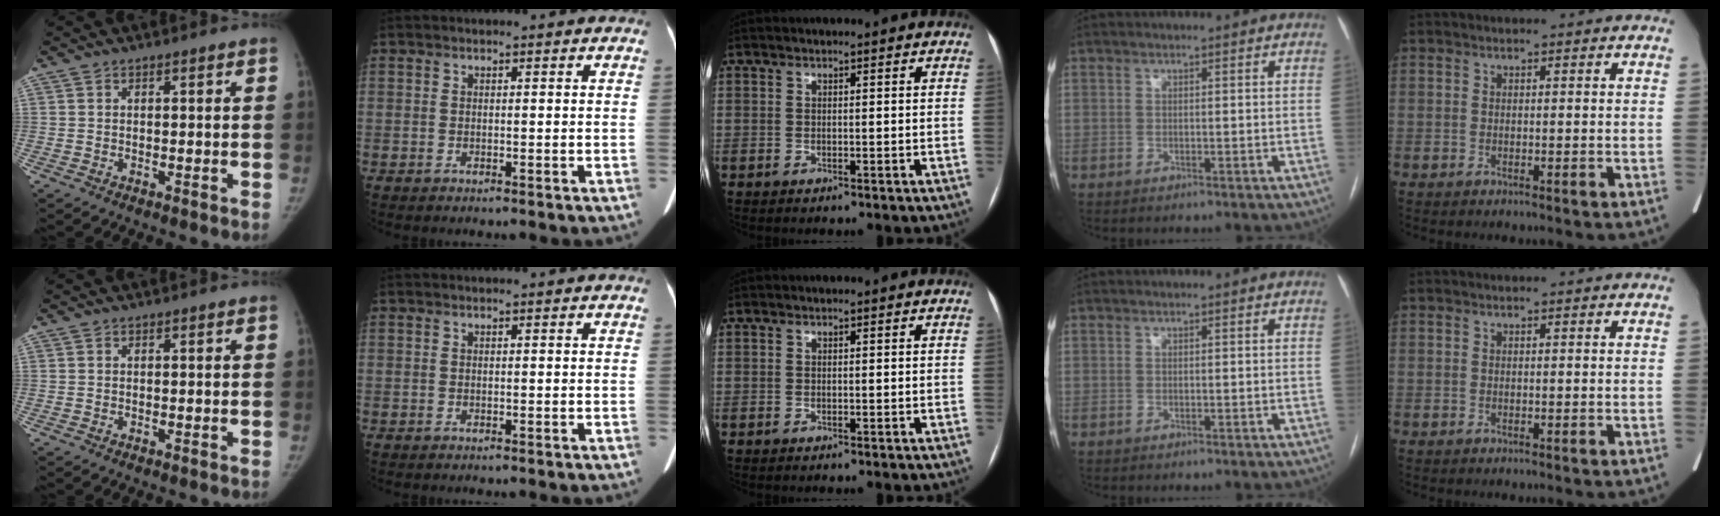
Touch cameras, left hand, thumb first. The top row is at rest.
{}